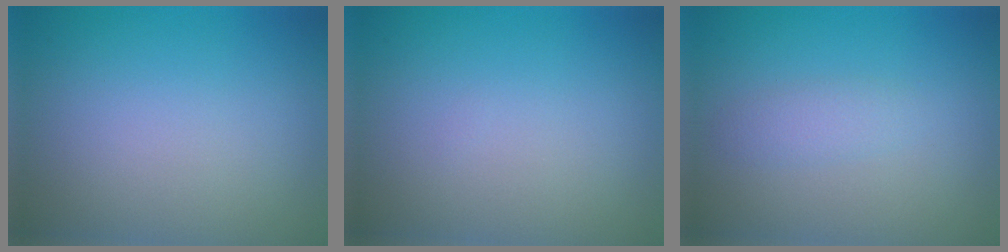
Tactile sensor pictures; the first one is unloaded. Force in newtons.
{"total": 0.0}
{"total": 1.4, "press": 1.4, "slide": 0.0}